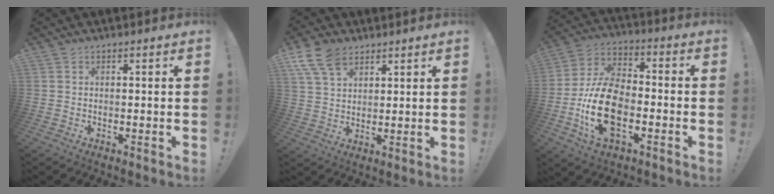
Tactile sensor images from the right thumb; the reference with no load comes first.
{"total": 9.7, "force": [5.9, 5.7, 5.2], "torque": [-0.098, -0.016, 0.118]}
{"total": 19.1, "force": [-5.9, 11.4, 14.2], "torque": [-0.270, 0.027, -0.095]}